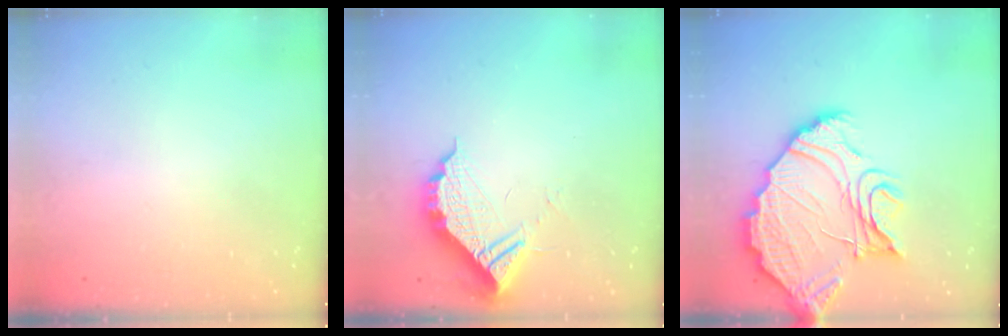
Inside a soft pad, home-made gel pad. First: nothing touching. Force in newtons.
{"total": 10.4, "press": 10.3, "slide": 1.0}
{"total": 21.1, "press": 21.1, "slide": 1.6}